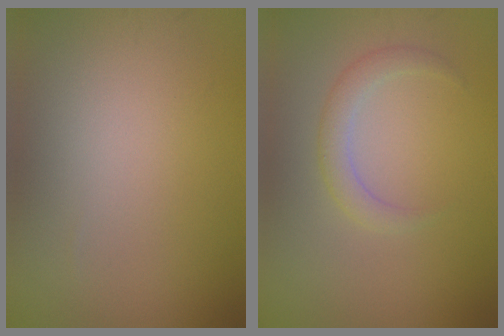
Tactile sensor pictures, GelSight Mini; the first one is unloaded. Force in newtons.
{"total": 2.1, "press": 2.0, "slide": 0.2}